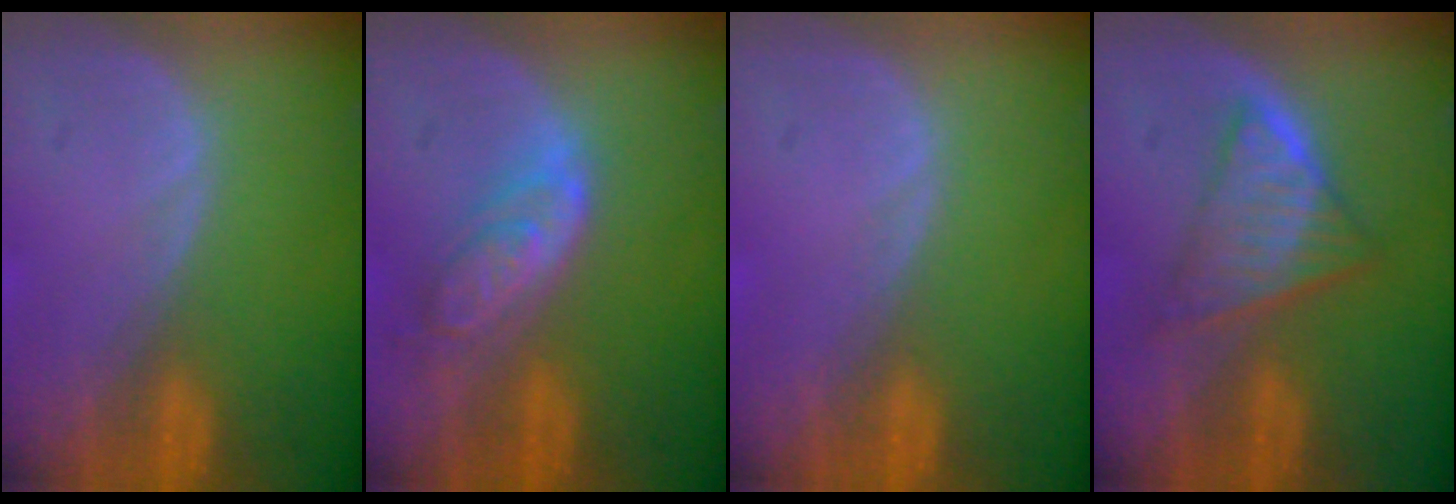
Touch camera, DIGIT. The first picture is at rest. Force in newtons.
{"total": 6.2, "press": 5.6, "slide": 2.8}
{"total": 0.0}
{"total": 5.9, "press": 5.7, "slide": 1.8}